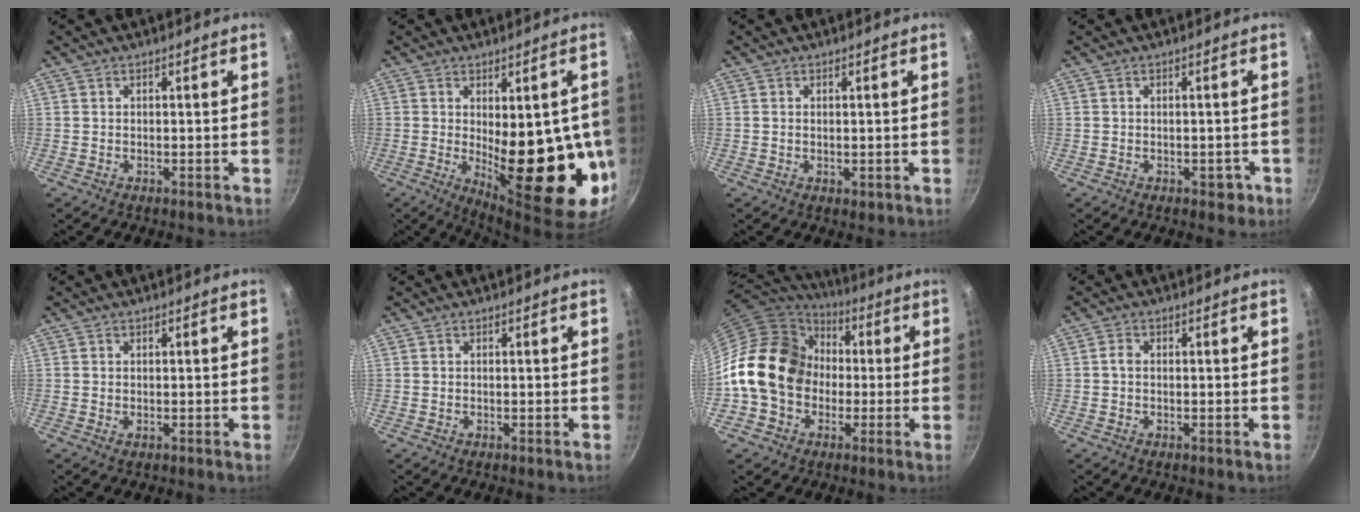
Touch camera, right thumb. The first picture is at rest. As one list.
[{"total": 20.9, "force": [-1.5, 8.1, 19.2], "torque": [-0.219, -0.030, -0.001]}, {"total": 1.3, "force": [0.1, 0.8, 1.1], "torque": [-0.015, -0.002, 0.001]}, {"total": 2.5, "force": [-1.0, 1.6, 1.7], "torque": [-0.002, 0.013, -0.007]}, {"total": 0.0}, {"total": 0.0}, {"total": 19.1, "force": [-0.5, 15.4, 11.2], "torque": [-0.175, 0.049, -0.015]}, {"total": 1.3, "force": [-0.1, 1.0, 0.9], "torque": [-0.023, 0.005, -0.002]}]